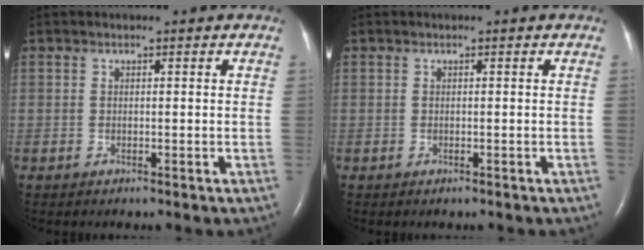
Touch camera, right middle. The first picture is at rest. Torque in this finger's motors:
{"motor_torque": [0.08, -0.08, 0.00, 0.01]}